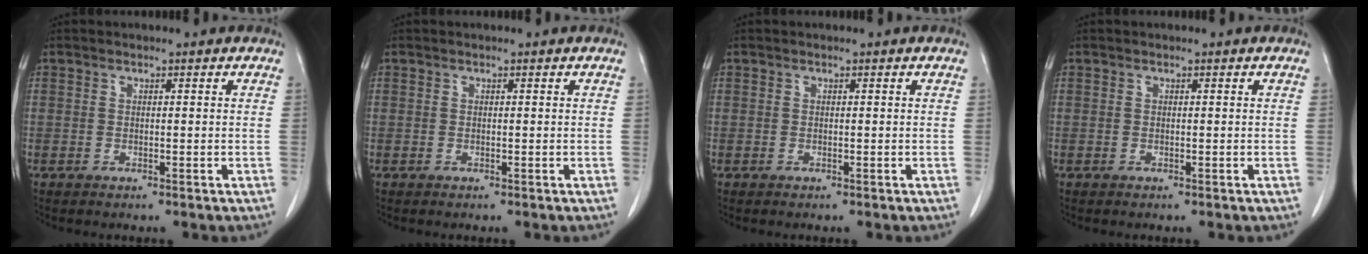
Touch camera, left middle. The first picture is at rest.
{"total": 0.0}
{"total": 0.0}
{"total": 0.0}